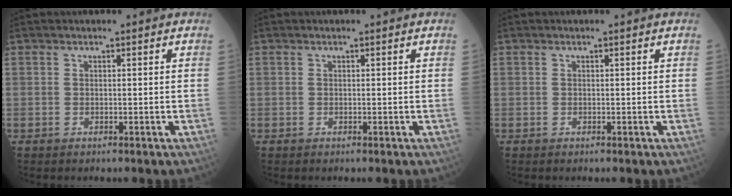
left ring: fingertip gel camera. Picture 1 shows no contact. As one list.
[{"total": 0.0}, {"total": 0.0}]